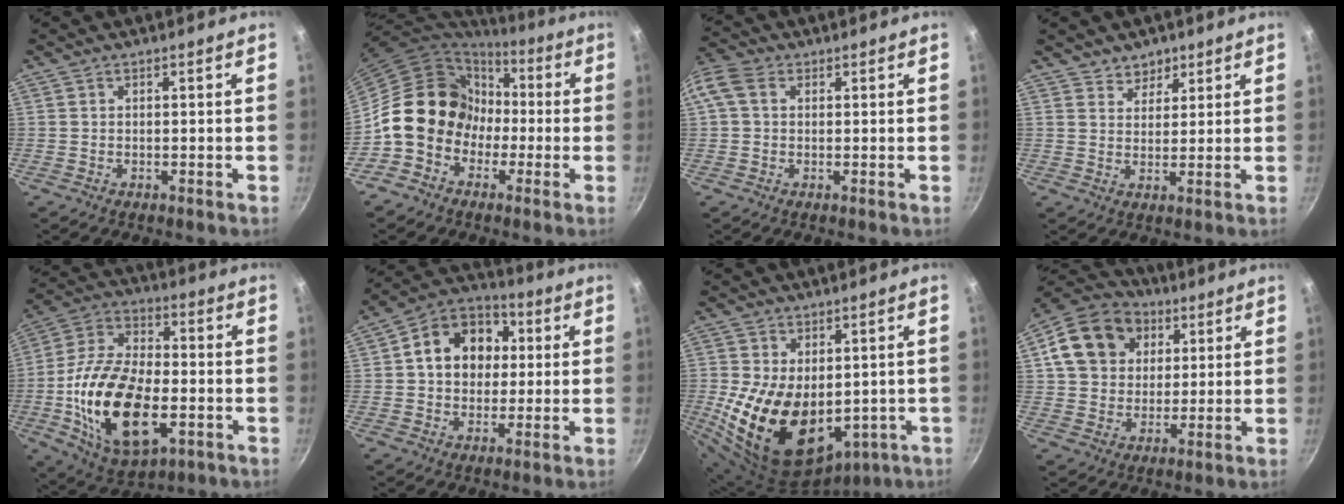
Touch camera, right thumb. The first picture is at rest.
{"total": 14.5, "force": [-2.1, 12.7, 6.6], "torque": [-0.058, 0.048, -0.039]}
{"total": 7.4, "force": [1.5, 5.6, 4.6], "torque": [-0.101, 0.024, 0.014]}
{"total": 4.1, "force": [3.0, 2.9, 0.5], "torque": [0.016, -0.015, 0.045]}
{"total": 23.8, "force": [-5.1, 12.8, 19.4], "torque": [-0.361, 0.023, -0.090]}
{"total": 14.4, "force": [2.3, 11.5, 8.4], "torque": [-0.103, 0.023, 0.021]}
{"total": 18.8, "force": [-1.7, 12.1, 14.4], "torque": [-0.242, -0.014, 0.001]}
{"total": 16.5, "force": [5.2, 13.2, 8.3], "torque": [-0.134, 0.013, 0.080]}